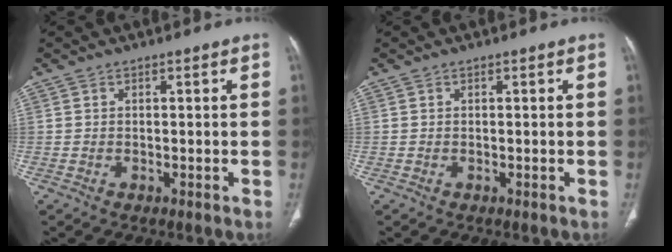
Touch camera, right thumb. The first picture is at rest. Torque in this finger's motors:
{"motor_torque": [0.00, 0.00, -0.25, 0.25, 0.00]}